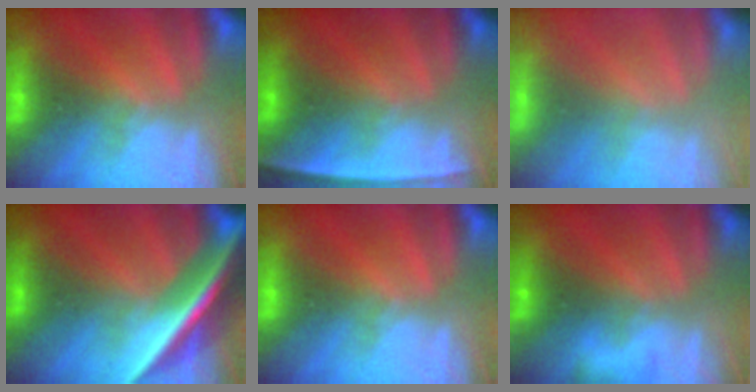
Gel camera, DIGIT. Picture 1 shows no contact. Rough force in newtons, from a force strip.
{"total": 2.3}
{"total": 6.4}
{"total": 5.8}
{"total": 0.0}
{"total": 9.4}